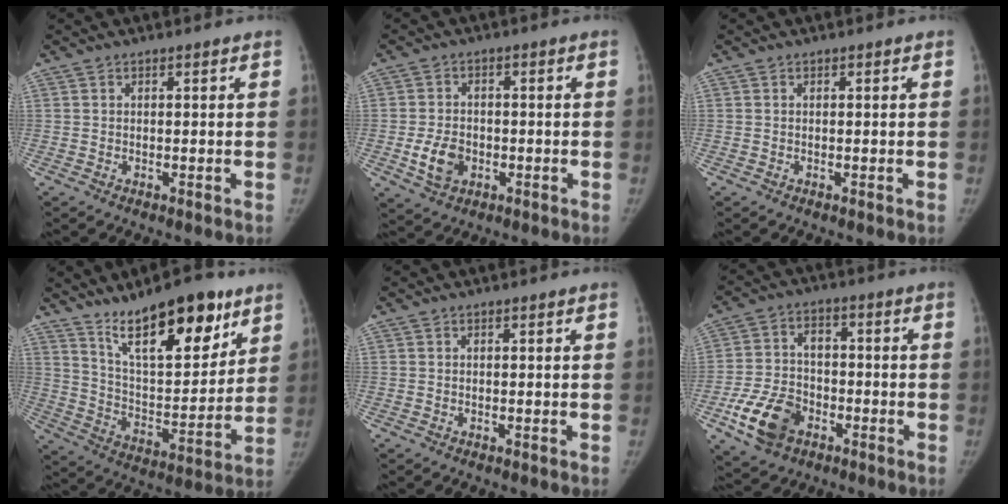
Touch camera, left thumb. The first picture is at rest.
{"total": 6.4, "force": [-1.8, 4.8, 3.9], "torque": [-0.060, 0.006, -0.029]}
{"total": 0.0}
{"total": 20.3, "force": [13.2, 7.3, 13.5], "torque": [-0.168, -0.076, 0.225]}
{"total": 0.0}
{"total": 12.4, "force": [-5.3, 8.9, 6.9], "torque": [-0.110, 0.021, -0.095]}